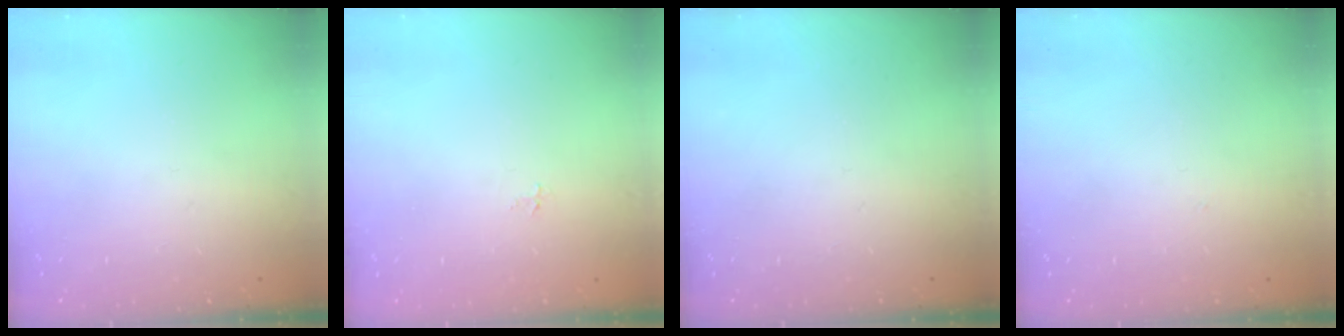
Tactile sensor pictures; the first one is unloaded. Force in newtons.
{"total": 2.7, "press": 2.7, "slide": 0.3}
{"total": 0.0}
{"total": 1.6, "press": 1.6, "slide": 0.0}